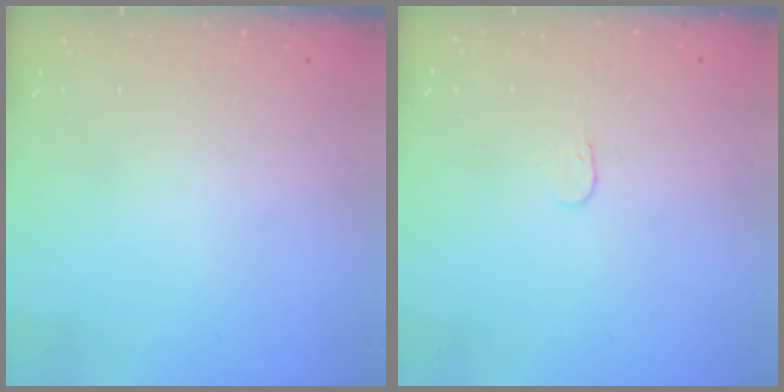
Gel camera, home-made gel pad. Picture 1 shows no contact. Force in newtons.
{"total": 3.6, "press": 3.6, "slide": 0.3}